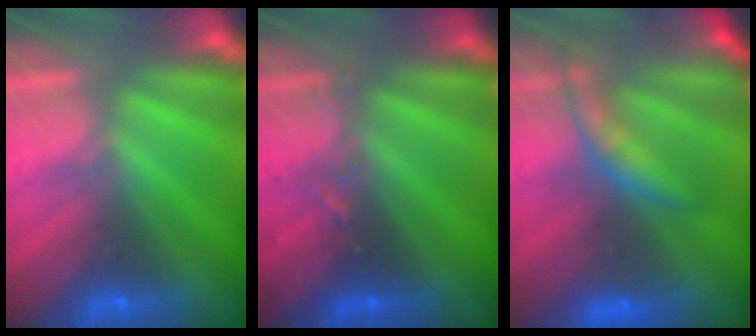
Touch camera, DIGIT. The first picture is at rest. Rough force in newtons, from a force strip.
{"total": 2.9}
{"total": 7.4}